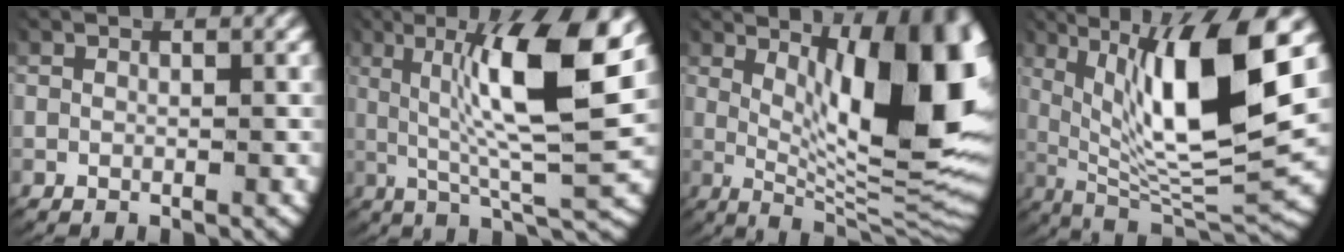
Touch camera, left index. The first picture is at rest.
{"total": 10.9, "force": [2.5, 2.6, 10.3], "torque": [-0.166, 0.007, 0.039]}
{"total": 16.0, "force": [2.1, 6.9, 14.3], "torque": [-0.184, -0.026, 0.046]}
{"total": 14.2, "force": [2.1, 6.4, 12.6], "torque": [-0.208, -0.019, 0.048]}